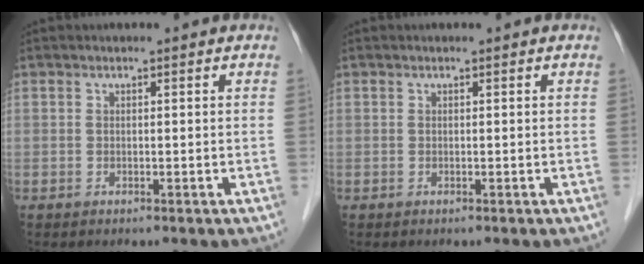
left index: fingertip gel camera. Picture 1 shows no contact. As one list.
[{"total": 0.0}]